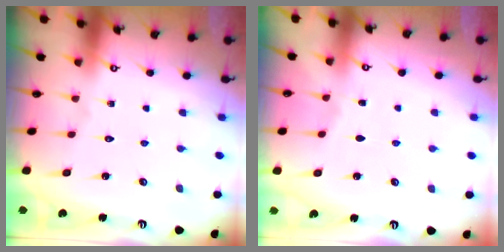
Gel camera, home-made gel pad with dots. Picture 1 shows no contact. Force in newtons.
{"total": 2.1, "press": 2.1, "slide": 0.3}